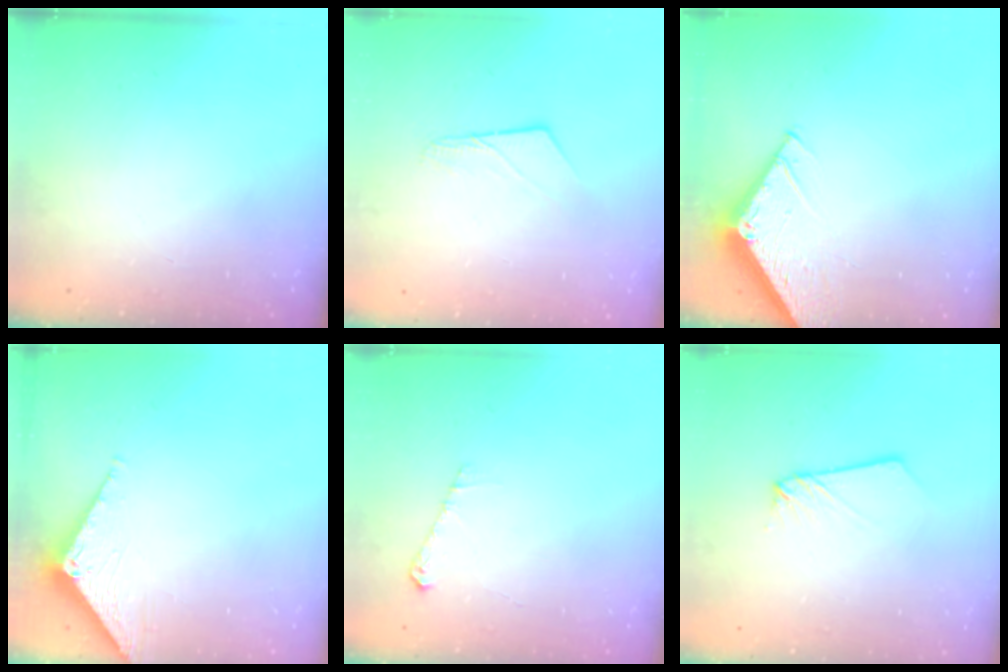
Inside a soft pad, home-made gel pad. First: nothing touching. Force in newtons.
{"total": 6.6, "press": 6.5, "slide": 0.5}
{"total": 5.0, "press": 4.9, "slide": 0.5}
{"total": 3.0, "press": 3.0, "slide": 0.2}
{"total": 4.2, "press": 4.2, "slide": 0.5}
{"total": 2.6, "press": 2.6, "slide": 0.2}